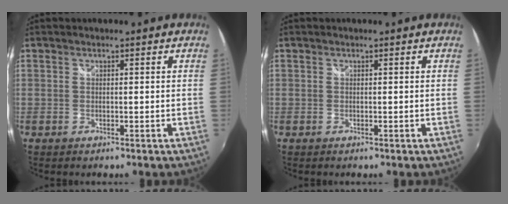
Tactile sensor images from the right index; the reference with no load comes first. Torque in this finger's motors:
{"motor_torque": [0.09, 0.08, 0.00, 0.01]}